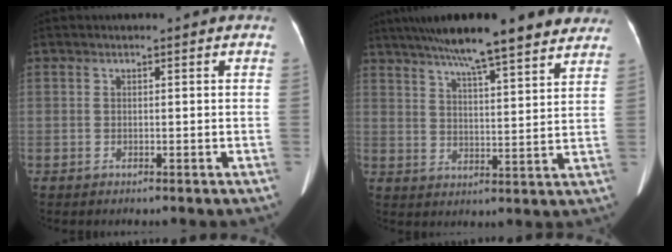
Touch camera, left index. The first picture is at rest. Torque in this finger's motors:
{"motor_torque": [0.24, -0.51, 0.12, 0.00]}